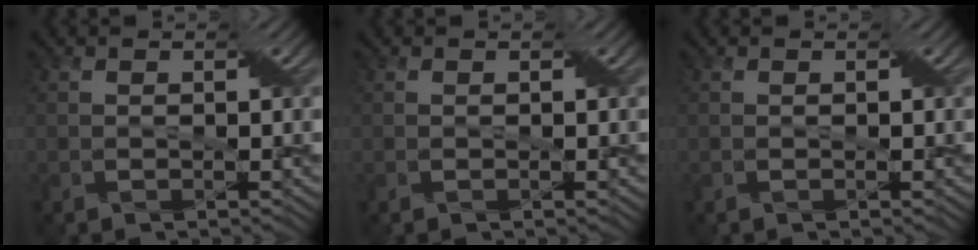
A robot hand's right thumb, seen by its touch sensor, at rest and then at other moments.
{"total": 0.0}
{"total": 0.0}